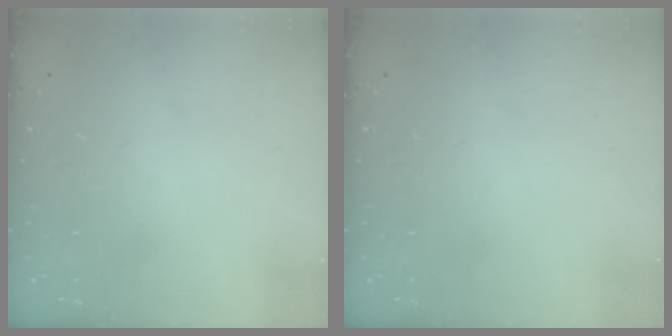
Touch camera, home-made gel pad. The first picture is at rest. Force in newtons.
{"total": 0.0}